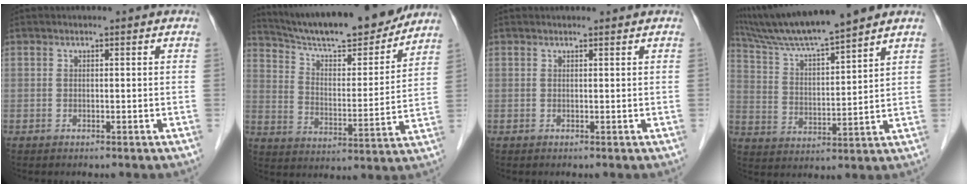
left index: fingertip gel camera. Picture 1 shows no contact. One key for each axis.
{"total": 19.6, "fx": 17.6, "fy": 2.7, "fz": 8.2, "tx": -0.136, "ty": -0.008, "tz": 0.269}
{"total": 0.9, "fx": 0.9, "fy": 0.1, "fz": 0.0, "tx": -0.007, "ty": 0.008, "tz": 0.013}
{"total": 12.3, "fx": 10.9, "fy": -0.6, "fz": 5.8, "tx": -0.113, "ty": 0.013, "tz": 0.198}